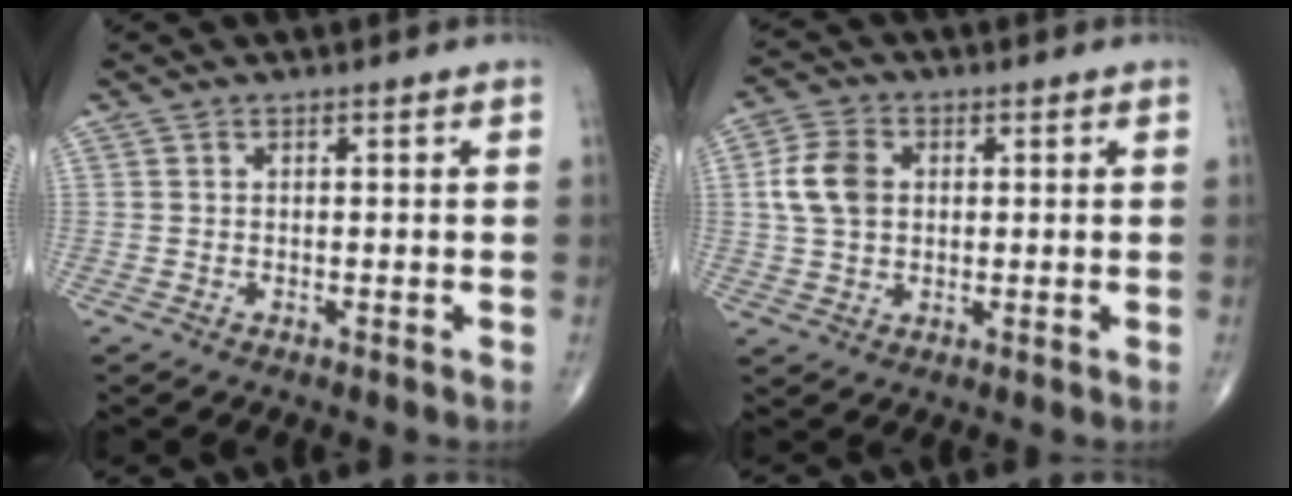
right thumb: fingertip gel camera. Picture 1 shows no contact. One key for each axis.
{"total": 7.5, "fx": 1.1, "fy": 5.5, "fz": 5.0, "tx": -0.091, "ty": 0.006, "tz": 0.018}